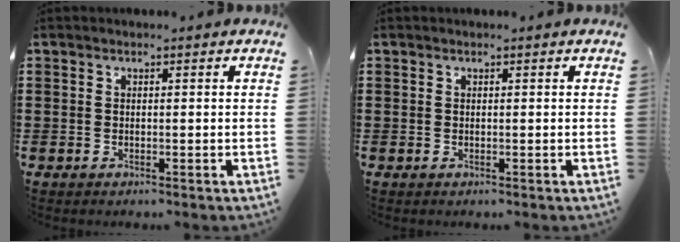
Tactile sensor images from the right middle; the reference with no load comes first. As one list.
[{"total": 0.0}]